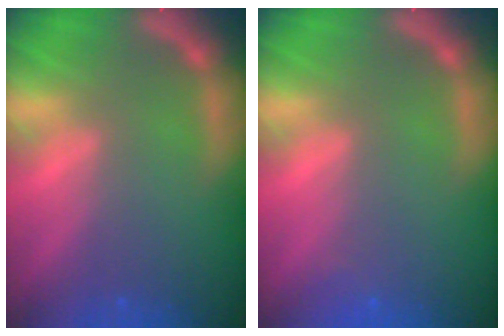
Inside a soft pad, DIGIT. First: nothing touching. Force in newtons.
{"total": 0.9}